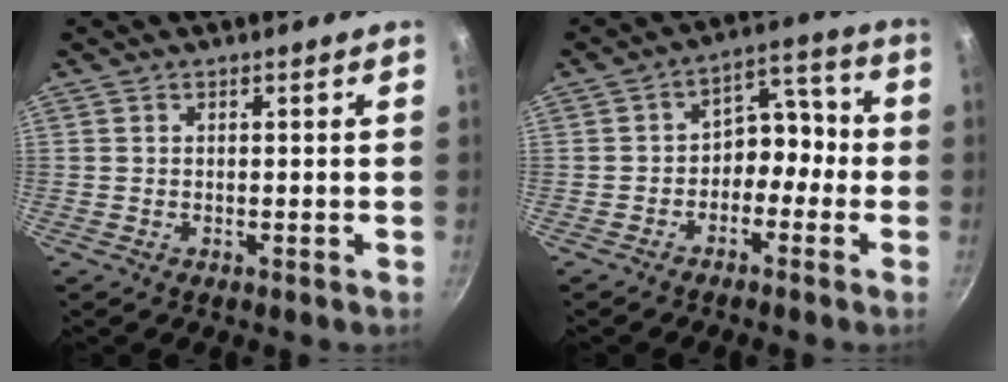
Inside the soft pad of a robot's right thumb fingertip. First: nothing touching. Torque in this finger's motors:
{"motor_torque": [-0.15, 0.18, 0.00, 0.00, 0.06]}